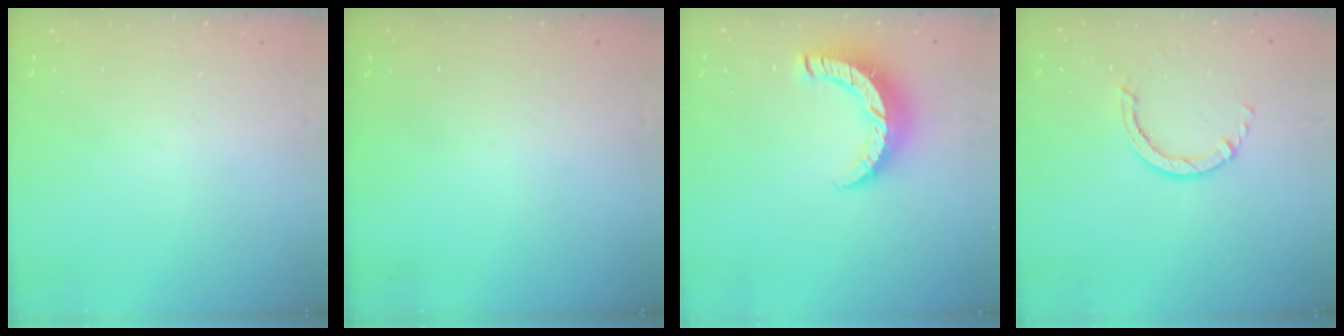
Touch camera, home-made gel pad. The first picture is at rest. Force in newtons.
{"total": 0.0}
{"total": 9.4, "press": 9.4, "slide": 0.8}
{"total": 3.0, "press": 3.0, "slide": 0.4}